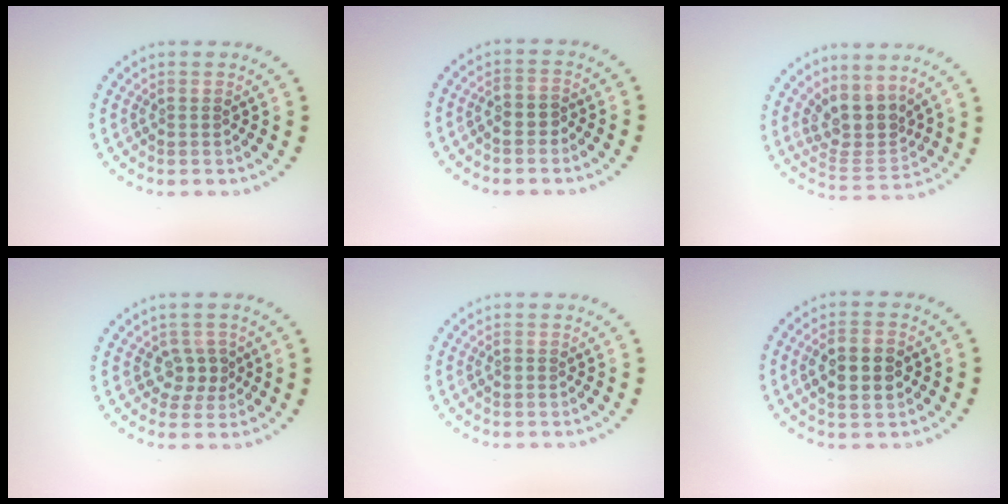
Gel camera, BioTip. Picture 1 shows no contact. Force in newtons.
{"total": 1.3, "press": 1.2, "slide": 0.6}
{"total": 3.9, "press": 3.1, "slide": 2.4}
{"total": 2.2, "press": 2.0, "slide": 1.1}
{"total": 0.5, "press": 0.5, "slide": 0.1}
{"total": 3.8, "press": 3.8, "slide": 0.3}